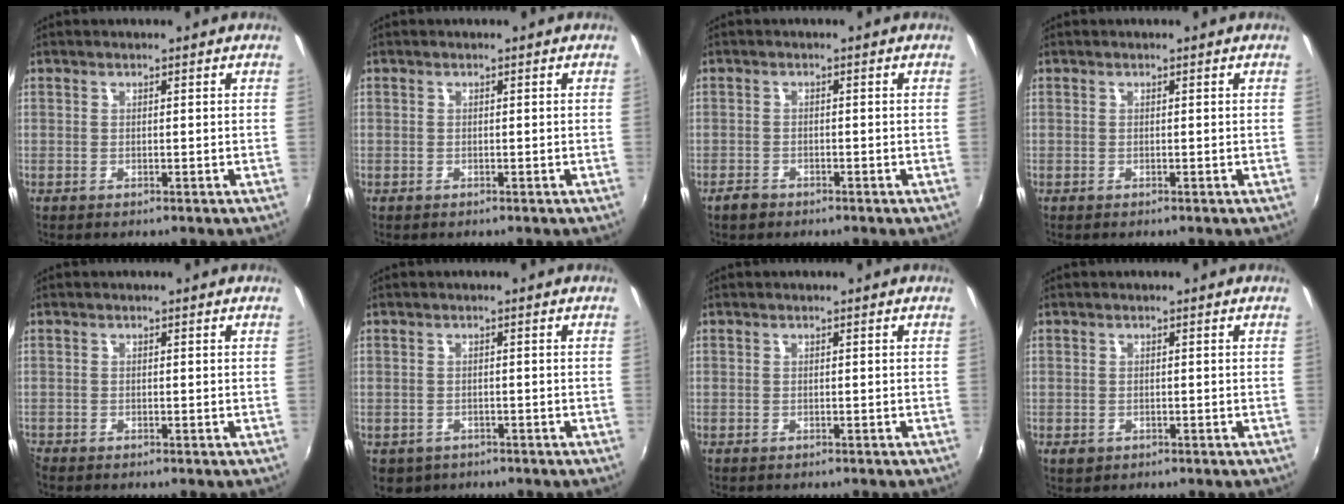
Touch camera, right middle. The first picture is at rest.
{"total": 0.6, "force": [-0.4, 0.5, -0.1], "torque": [0.000, 0.001, -0.007]}
{"total": 2.1, "force": [-1.7, 1.1, 0.6], "torque": [-0.017, 0.000, -0.030]}
{"total": 0.0}
{"total": 0.9, "force": [-0.9, 0.2, 0.1], "torque": [-0.005, -0.005, -0.020]}
{"total": 4.0, "force": [-1.8, 3.3, 1.4], "torque": [-0.035, -0.008, -0.022]}
{"total": 0.5, "force": [-0.5, 0.3, 0.0], "torque": [-0.003, 0.000, -0.006]}
{"total": 1.7, "force": [-0.8, 1.4, 0.7], "torque": [-0.014, -0.003, -0.011]}